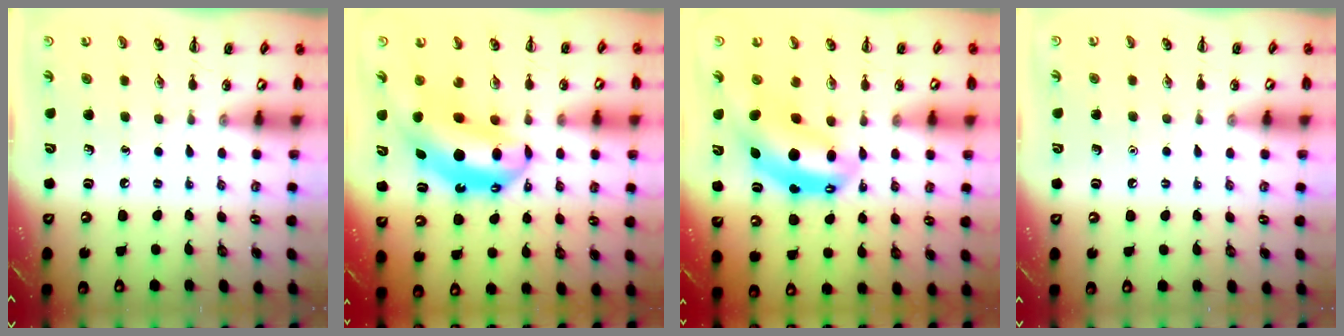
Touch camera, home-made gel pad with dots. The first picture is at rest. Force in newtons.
{"total": 10.9, "press": 10.7, "slide": 2.5}
{"total": 9.2, "press": 8.9, "slide": 2.4}
{"total": 1.6, "press": 1.6, "slide": 0.1}